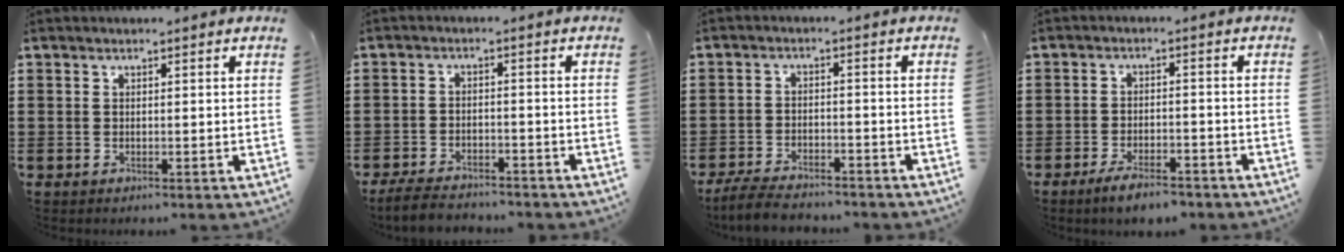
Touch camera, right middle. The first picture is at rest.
{"total": 4.1, "force": [-4.0, 0.7, 0.9], "torque": [-0.030, -0.002, -0.084]}
{"total": 4.7, "force": [-4.5, 0.8, 1.4], "torque": [-0.037, -0.002, -0.090]}
{"total": 4.2, "force": [-3.6, 0.8, 1.9], "torque": [-0.039, 0.000, -0.071]}